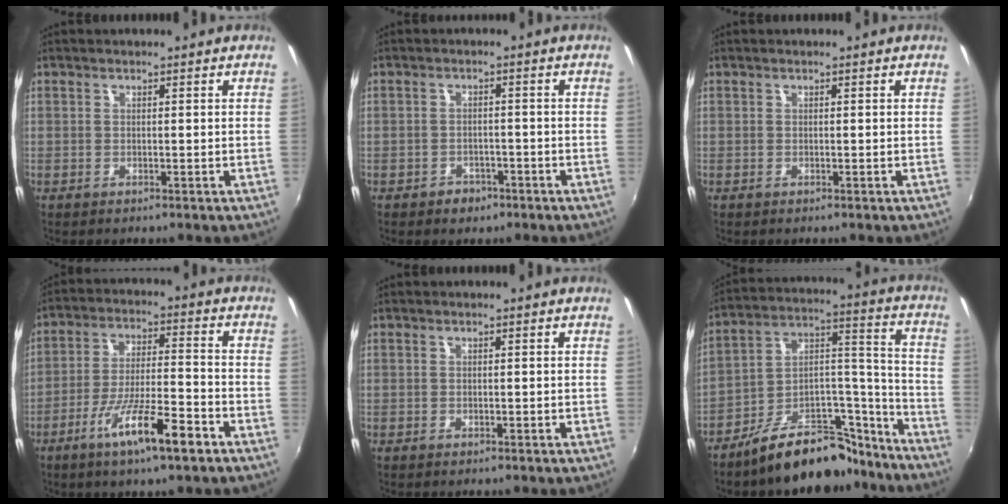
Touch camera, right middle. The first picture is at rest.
{"total": 3.4, "force": [-2.2, 2.5, 0.7], "torque": [-0.025, 0.006, -0.028]}
{"total": 0.0}
{"total": 12.2, "force": [-7.0, 1.6, 9.9], "torque": [-0.190, -0.015, -0.121]}
{"total": 0.0}
{"total": 18.6, "force": [-15.0, 7.5, 8.2], "torque": [-0.120, 0.062, -0.216]}